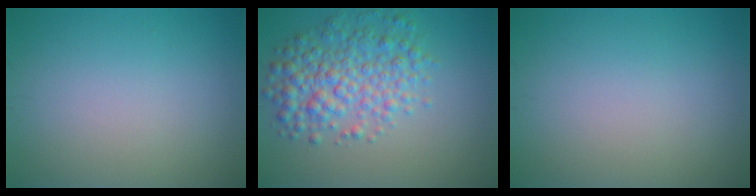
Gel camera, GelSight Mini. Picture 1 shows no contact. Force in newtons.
{"total": 5.5, "press": 5.5, "slide": 0.1}
{"total": 0.0}